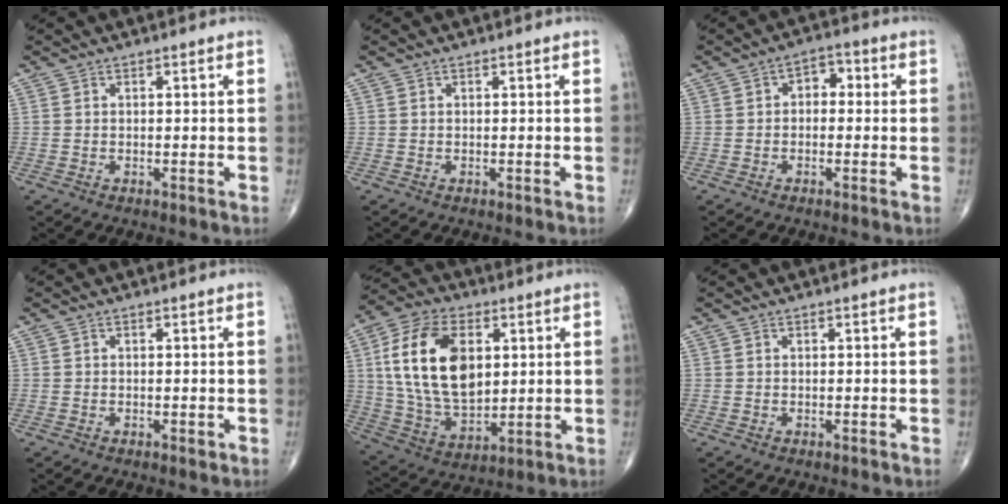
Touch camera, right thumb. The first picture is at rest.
{"total": 0.0}
{"total": 4.0, "force": [0.3, 2.8, 2.8], "torque": [-0.019, 0.016, -0.007]}
{"total": 0.6, "force": [-0.2, 0.3, 0.5], "torque": [-0.004, -0.001, -0.004]}
{"total": 19.6, "force": [4.2, 11.6, 15.2], "torque": [-0.271, -0.011, 0.081]}
{"total": 0.0}